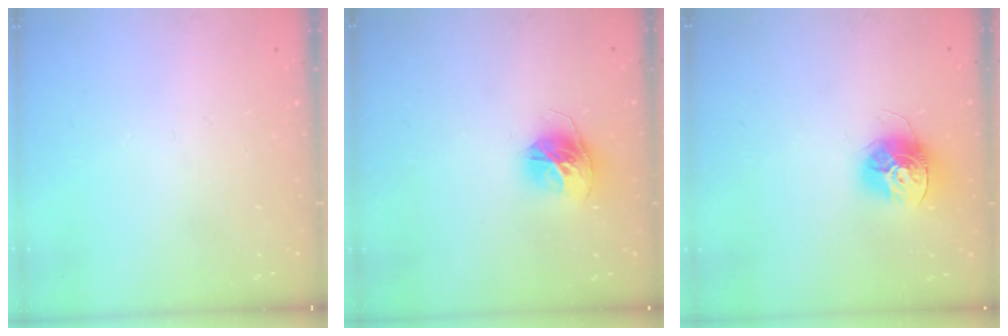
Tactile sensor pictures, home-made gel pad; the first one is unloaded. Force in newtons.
{"total": 12.0, "press": 12.0, "slide": 1.2}
{"total": 13.1, "press": 13.1, "slide": 0.7}